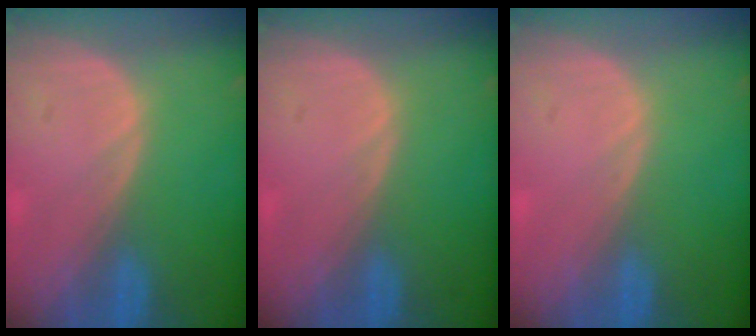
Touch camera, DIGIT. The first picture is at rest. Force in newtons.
{"total": 0.0}
{"total": 0.0}